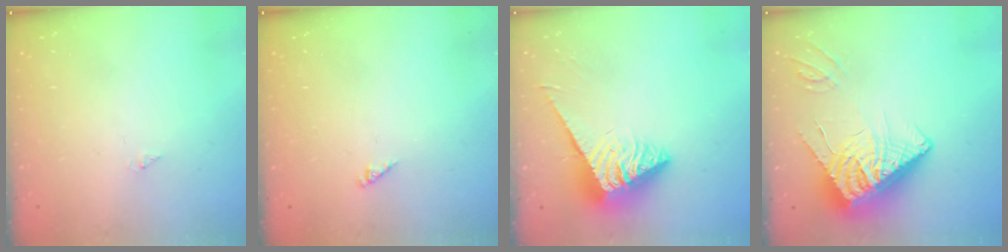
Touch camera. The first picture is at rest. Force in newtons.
{"total": 0.0}
{"total": 7.0, "press": 7.0, "slide": 0.3}
{"total": 13.5, "press": 13.3, "slide": 2.0}